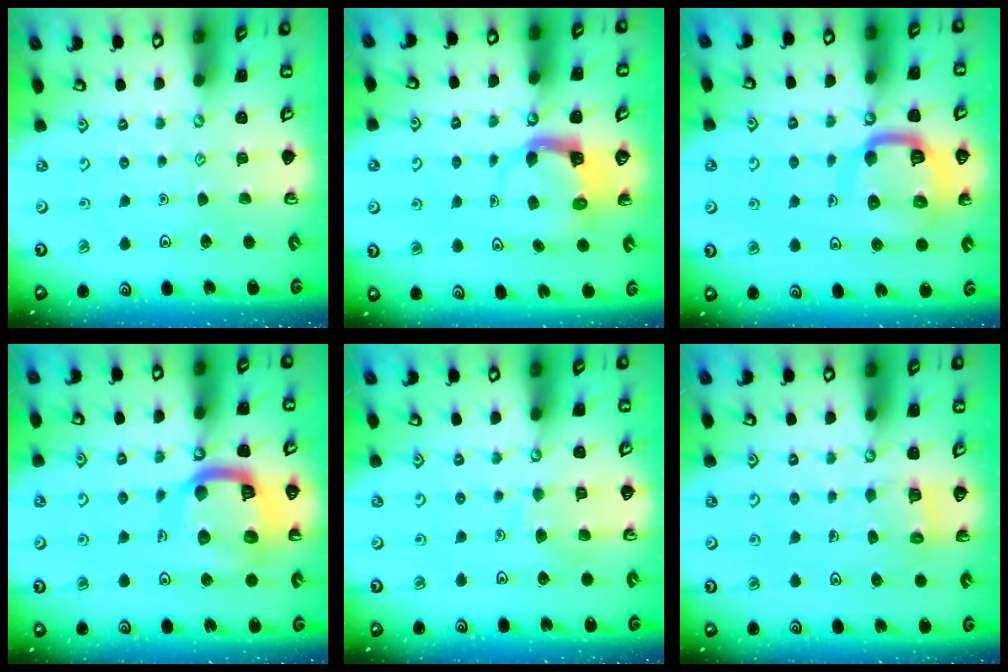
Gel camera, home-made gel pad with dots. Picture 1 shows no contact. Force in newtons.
{"total": 4.4, "press": 4.4, "slide": 0.3}
{"total": 13.5, "press": 13.4, "slide": 1.5}
{"total": 17.3, "press": 17.2, "slide": 1.9}
{"total": 6.3, "press": 6.2, "slide": 0.6}
{"total": 4.7, "press": 4.7, "slide": 0.4}